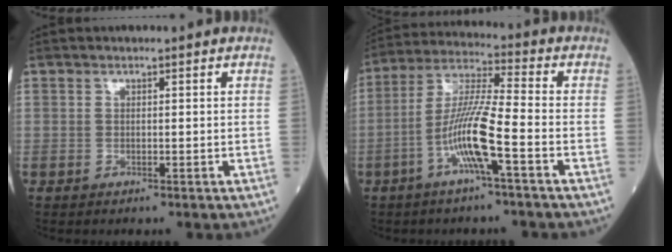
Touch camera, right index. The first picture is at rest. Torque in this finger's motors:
{"motor_torque": [0.37, -0.26, 0.33, 0.21]}